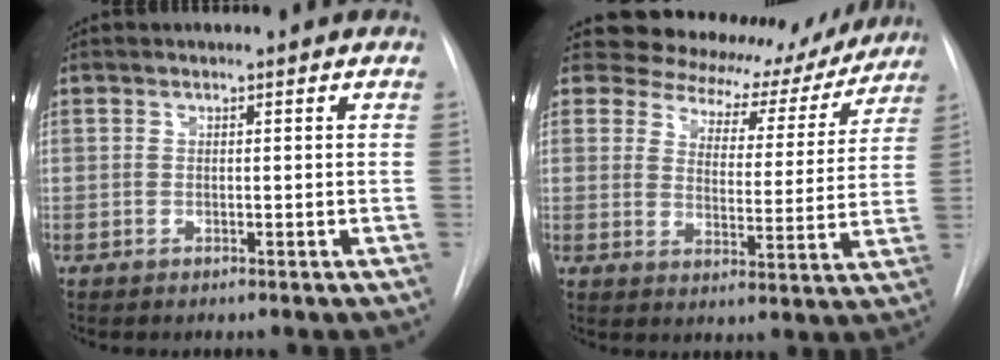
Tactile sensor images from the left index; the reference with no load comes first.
{"total": 14.7, "force": [13.0, 6.2, 2.7], "torque": [-0.018, -0.018, 0.145]}